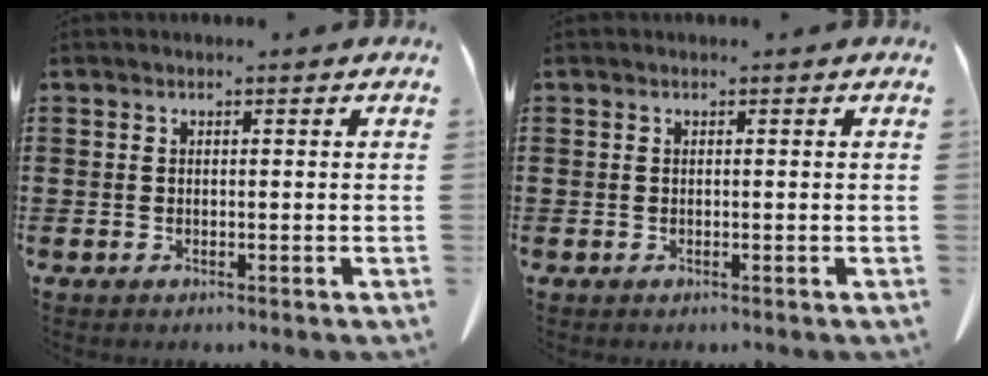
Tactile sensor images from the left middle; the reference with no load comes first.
{"total": 0.0}